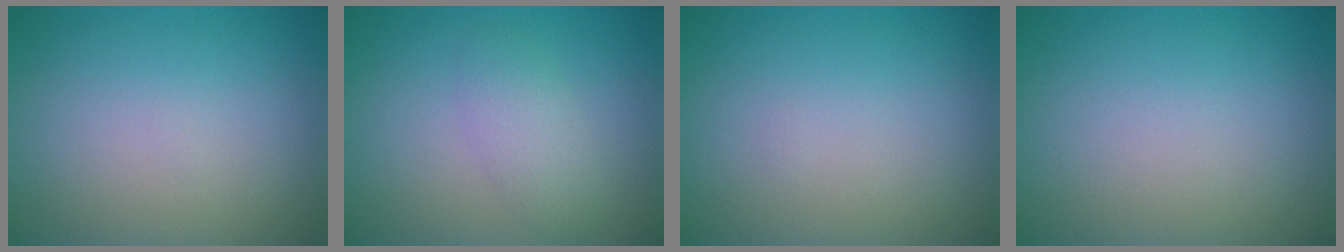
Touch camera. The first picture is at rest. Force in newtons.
{"total": 2.2, "press": 2.2, "slide": 0.0}
{"total": 0.0}
{"total": 0.0}